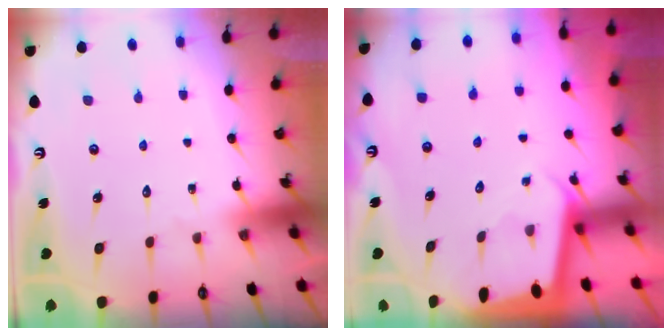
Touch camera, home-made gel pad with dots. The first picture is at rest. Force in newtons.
{"total": 1.8, "press": 1.8, "slide": 0.1}